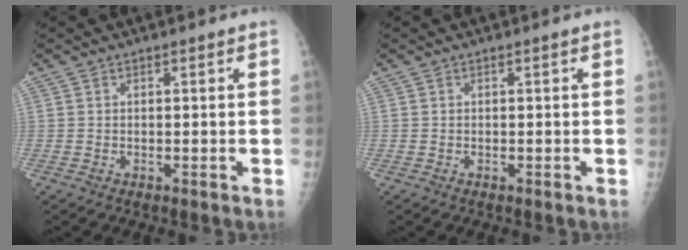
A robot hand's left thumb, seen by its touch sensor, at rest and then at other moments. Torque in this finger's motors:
{"motor_torque": [0.02, 0.00, -0.03, -0.04, 0.00]}